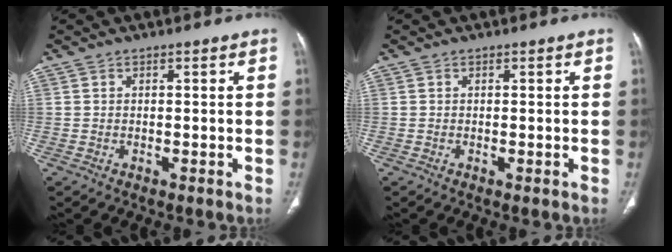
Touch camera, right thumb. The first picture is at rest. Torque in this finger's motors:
{"motor_torque": [0.75, 0.49, 0.16, -0.64, 0.03]}